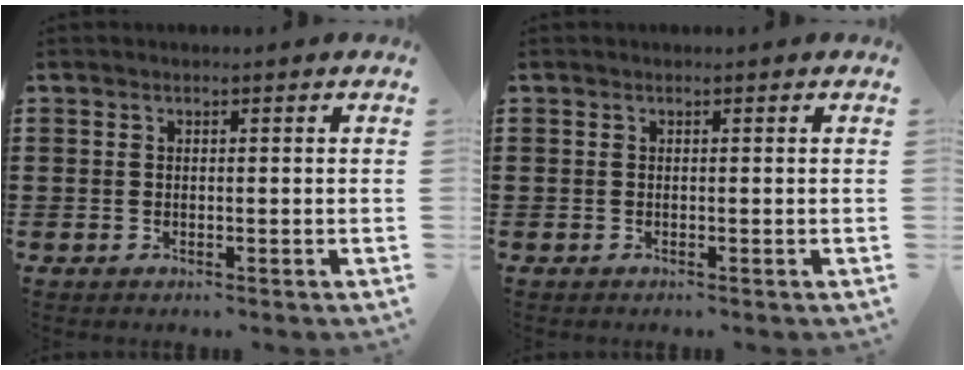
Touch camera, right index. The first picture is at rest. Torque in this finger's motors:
{"motor_torque": [0.12, -0.11, 0.00, 0.01]}